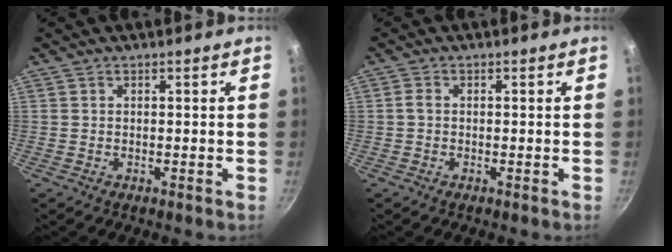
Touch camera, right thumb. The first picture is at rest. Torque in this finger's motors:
{"motor_torque": [-0.26, 0.13, 0.38, -0.13, -0.01]}